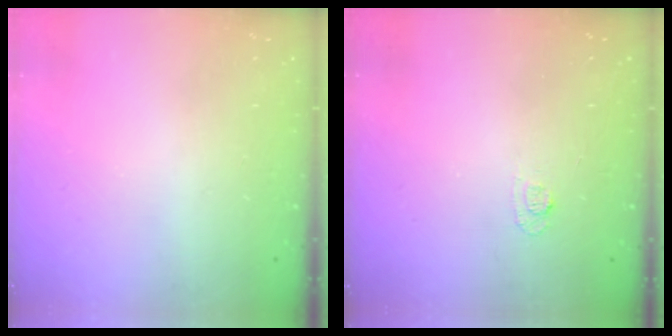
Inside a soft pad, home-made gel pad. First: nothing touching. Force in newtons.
{"total": 4.1, "press": 4.1, "slide": 0.5}